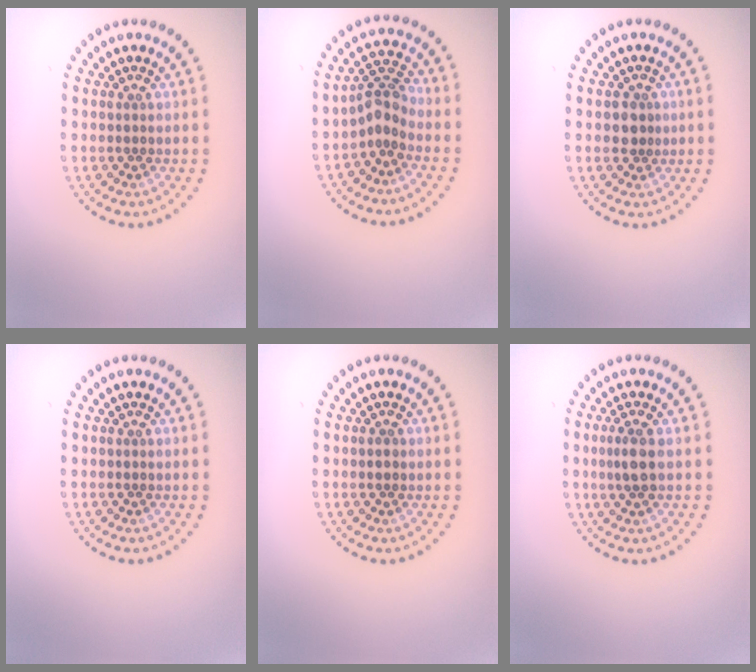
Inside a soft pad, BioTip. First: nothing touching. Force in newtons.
{"total": 2.8, "press": 2.1, "slide": 1.9}
{"total": 1.7, "press": 1.5, "slide": 0.8}
{"total": 0.0}
{"total": 1.0, "press": 0.9, "slide": 0.2}
{"total": 2.0, "press": 1.8, "slide": 0.8}